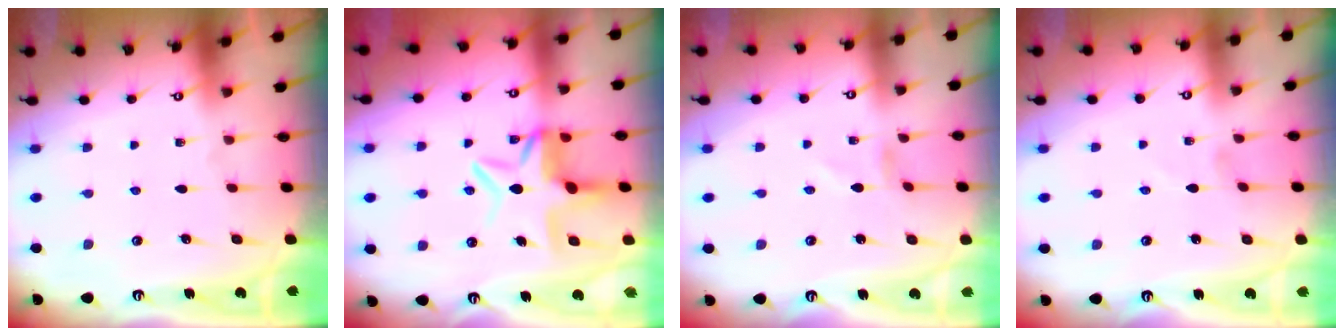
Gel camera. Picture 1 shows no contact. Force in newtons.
{"total": 8.1, "press": 8.1, "slide": 1.2}
{"total": 0.9, "press": 0.8, "slide": 0.1}
{"total": 1.0, "press": 1.0, "slide": 0.1}